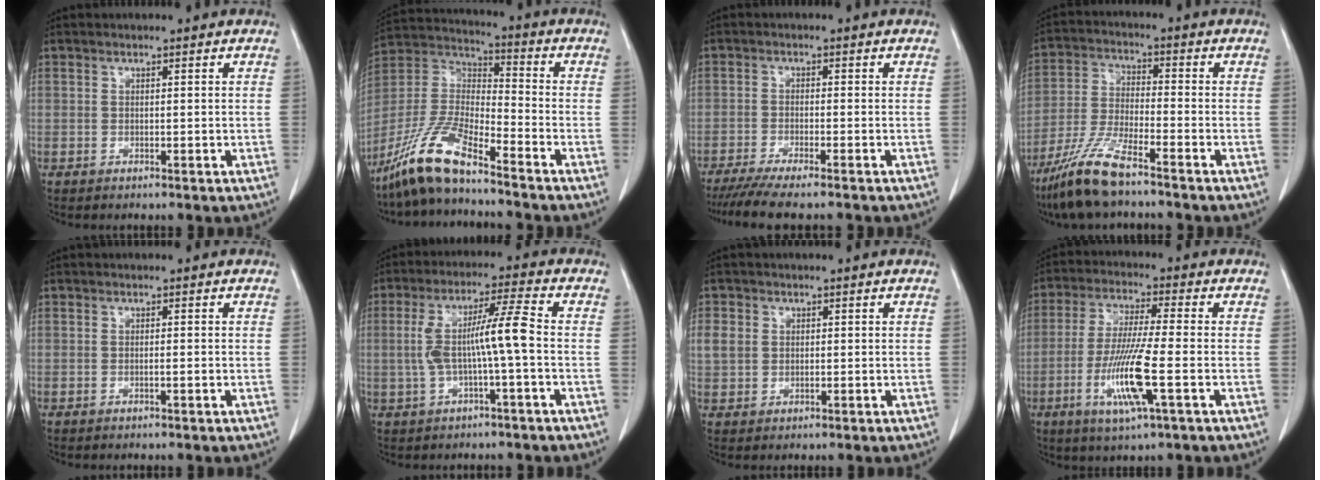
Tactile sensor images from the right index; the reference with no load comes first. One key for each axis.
{"total": 12.1, "fx": -9.5, "fy": 1.7, "fz": 7.3, "tx": -0.161, "ty": 0.000, "tz": -0.185}
{"total": 8.1, "fx": -6.8, "fy": 0.4, "fz": 4.4, "tx": -0.062, "ty": -0.017, "tz": -0.109}
{"total": 9.6, "fx": -7.2, "fy": 0.9, "fz": 6.2, "tx": -0.134, "ty": -0.025, "tz": -0.144}
{"total": 0.6, "fx": -0.2, "fy": 0.0, "fz": 0.6, "tx": -0.011, "ty": 0.000, "tz": -0.003}
{"total": 8.4, "fx": -0.7, "fy": 0.1, "fz": 8.4, "tx": -0.164, "ty": 0.023, "tz": -0.013}
{"total": 3.4, "fx": 0.8, "fy": 2.9, "fz": 1.5, "tx": -0.034, "ty": 0.009, "tz": 0.018}
{"total": 11.1, "fx": -3.4, "fy": 0.1, "fz": 10.6, "tx": -0.214, "ty": -0.018, "tz": -0.068}